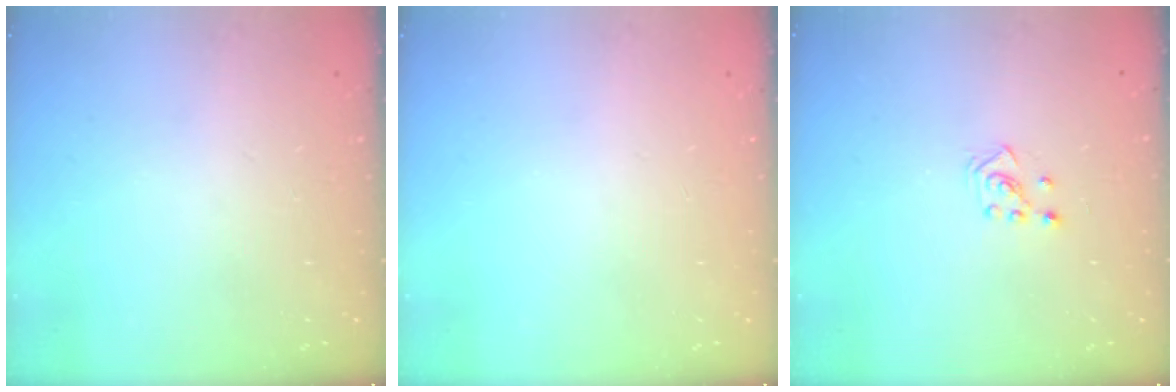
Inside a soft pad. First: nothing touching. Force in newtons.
{"total": 0.0}
{"total": 2.3, "press": 2.2, "slide": 0.7}